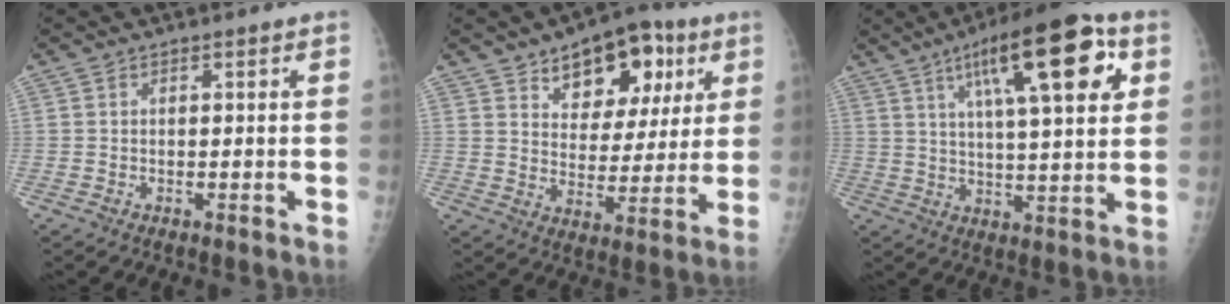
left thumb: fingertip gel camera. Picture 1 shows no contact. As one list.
[{"total": 15.4, "force": [7.8, 9.1, 9.6], "torque": [-0.082, -0.025, 0.117]}, {"total": 18.7, "force": [7.8, 5.3, 16.1], "torque": [-0.218, -0.011, 0.116]}]